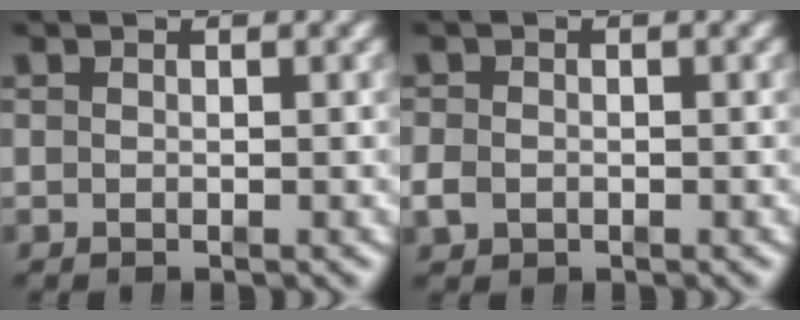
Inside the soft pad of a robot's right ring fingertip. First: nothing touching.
{"total": 1.4, "force": [-0.8, 1.0, 0.5], "torque": [-0.016, -0.003, -0.011]}